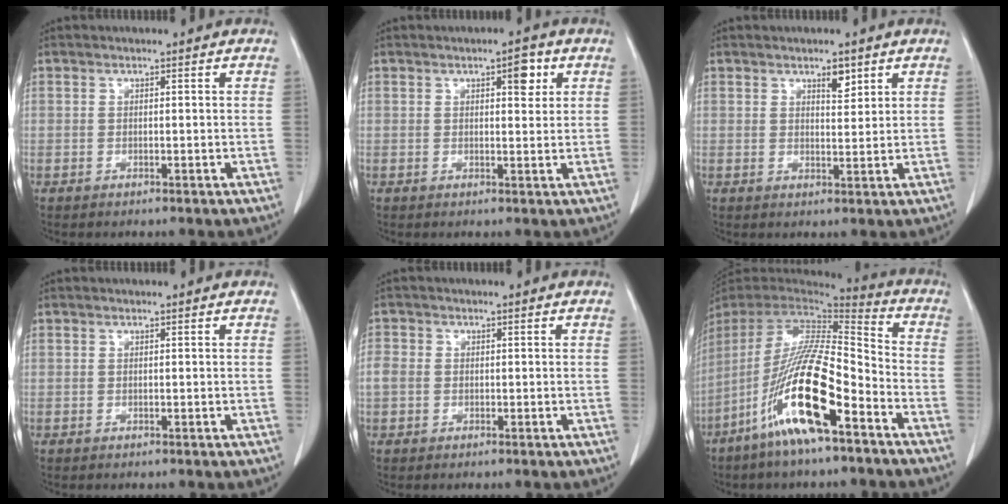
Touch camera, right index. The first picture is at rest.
{"total": 3.3, "force": [1.5, 1.2, 2.6], "torque": [-0.034, 0.001, 0.020]}
{"total": 2.6, "force": [1.7, 0.9, 1.7], "torque": [-0.028, -0.006, 0.030]}
{"total": 0.0}
{"total": 2.5, "force": [-0.2, 2.1, 1.2], "torque": [-0.036, 0.014, -0.003]}
{"total": 19.7, "force": [-10.2, 2.9, 16.6], "torque": [-0.352, -0.034, -0.194]}